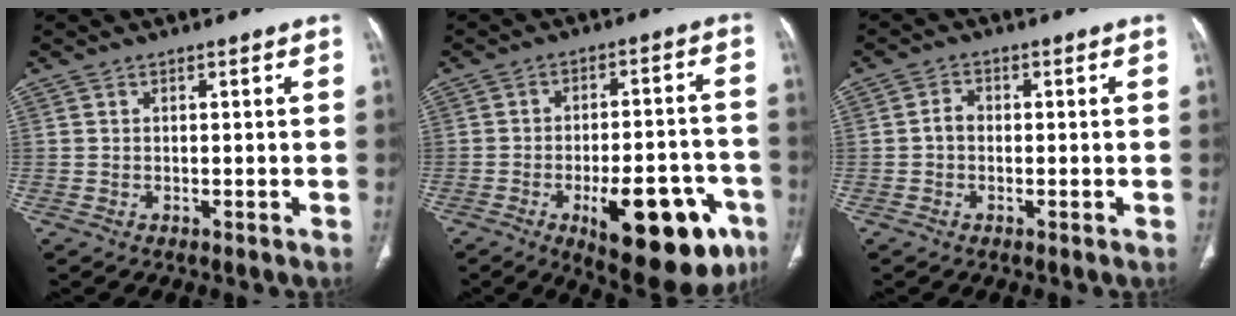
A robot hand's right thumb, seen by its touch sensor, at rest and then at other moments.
{"total": 20.8, "force": [-9.3, 8.5, 16.5], "torque": [-0.166, 0.039, -0.114]}
{"total": 2.2, "force": [-0.4, 1.6, 1.4], "torque": [-0.018, 0.009, -0.012]}